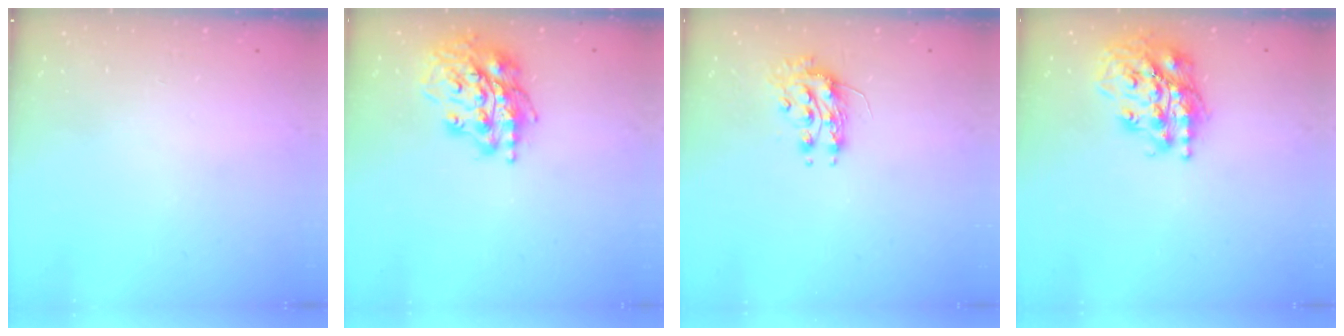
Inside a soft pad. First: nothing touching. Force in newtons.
{"total": 17.5, "press": 17.4, "slide": 1.8}
{"total": 8.5, "press": 8.5, "slide": 0.6}
{"total": 19.9, "press": 19.8, "slide": 2.4}